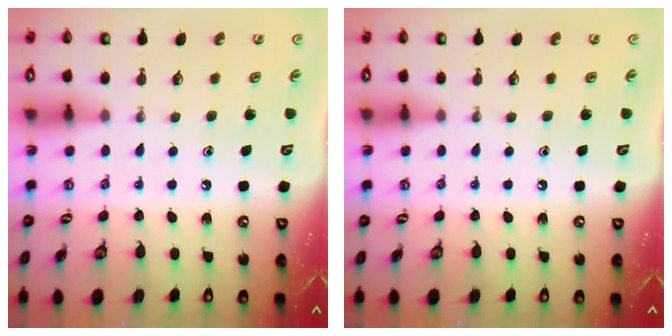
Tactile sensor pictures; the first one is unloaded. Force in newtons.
{"total": 0.0}